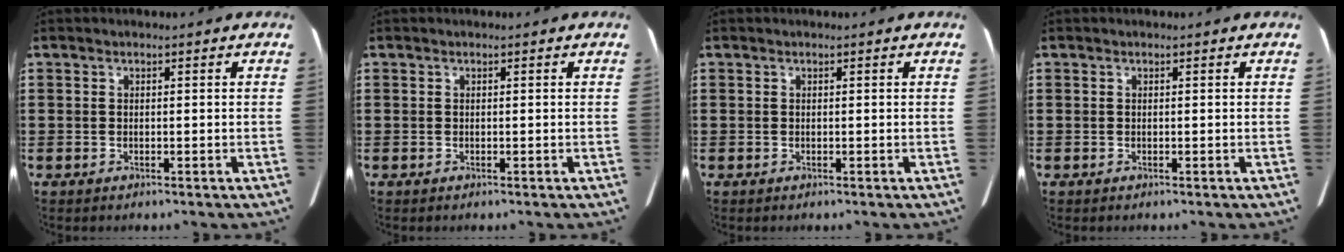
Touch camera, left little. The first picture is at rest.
{"total": 0.0}
{"total": 0.0}
{"total": 0.0}